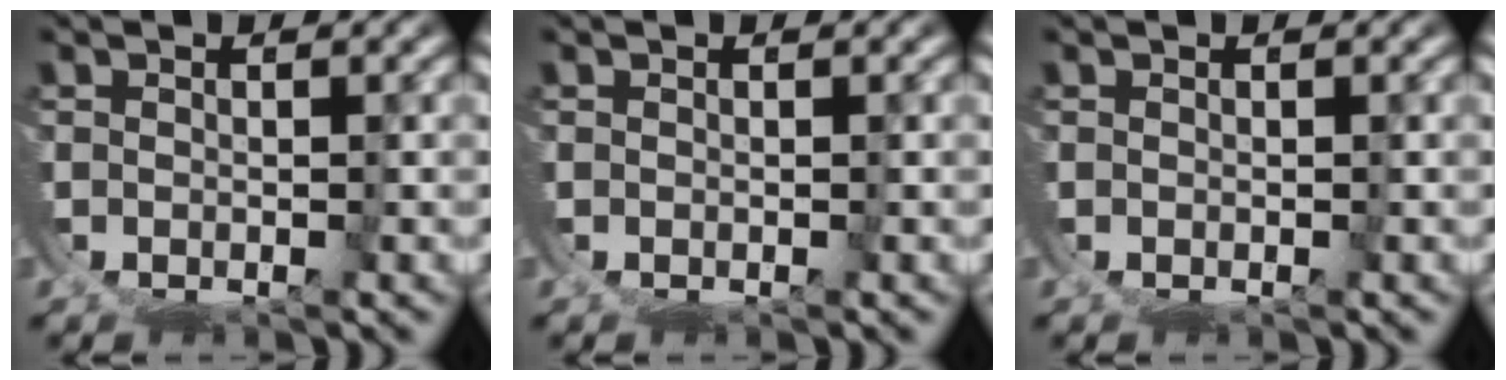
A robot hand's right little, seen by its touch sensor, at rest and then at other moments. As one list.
[{"total": 0.0}, {"total": 0.0}]